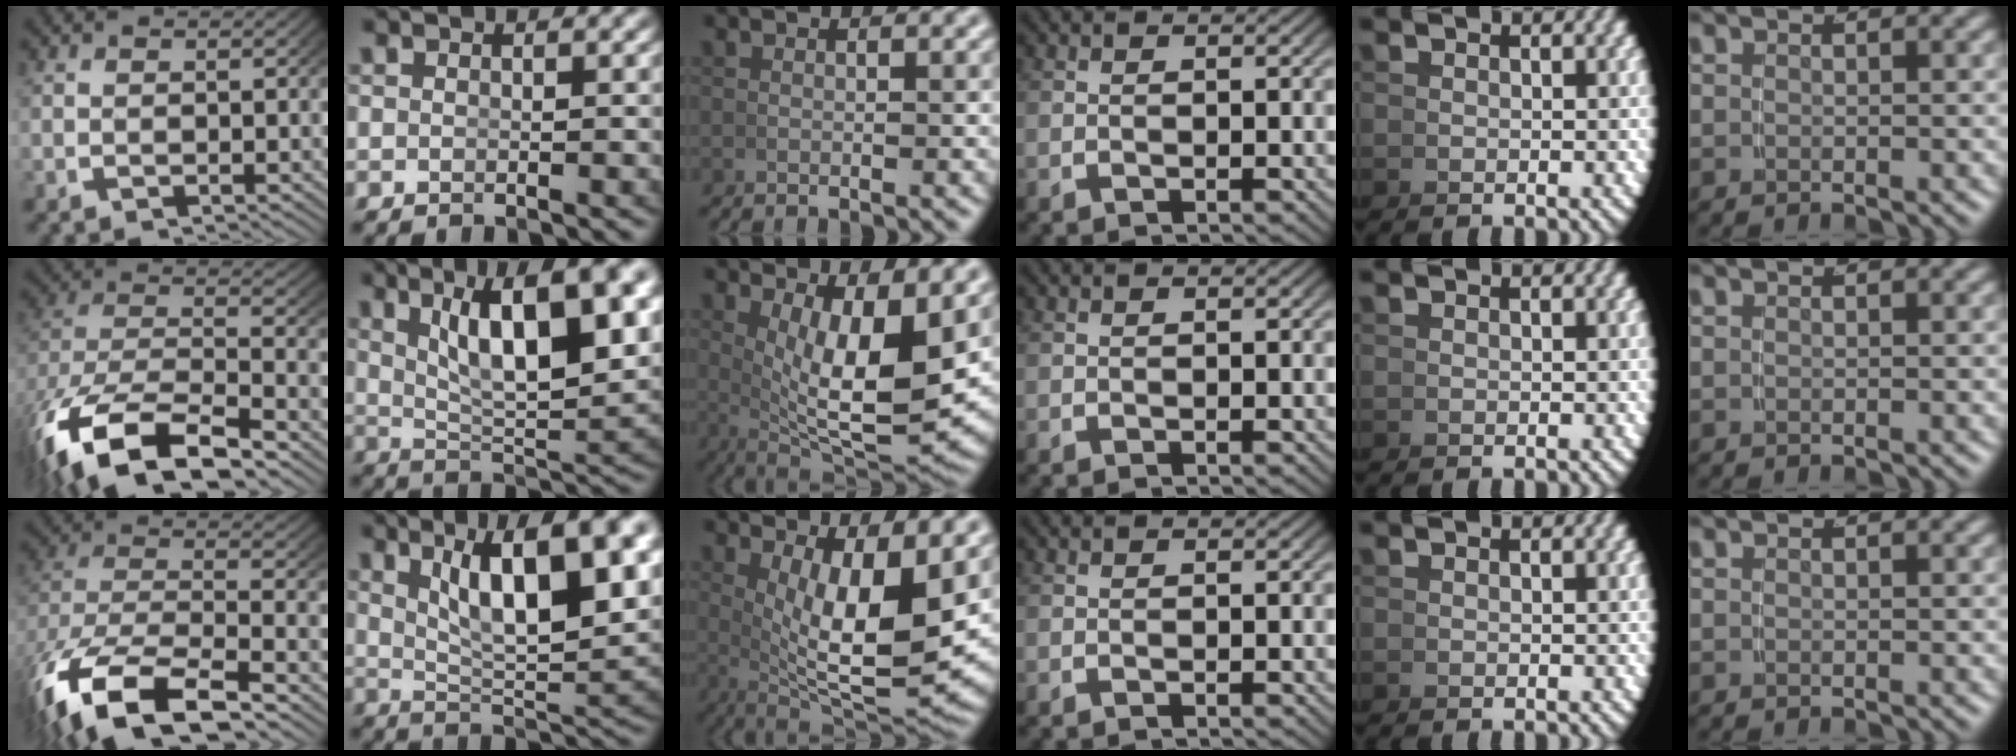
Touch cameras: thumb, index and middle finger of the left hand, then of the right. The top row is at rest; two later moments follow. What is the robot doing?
{"motion": "lift_and_place", "object": "cup"}